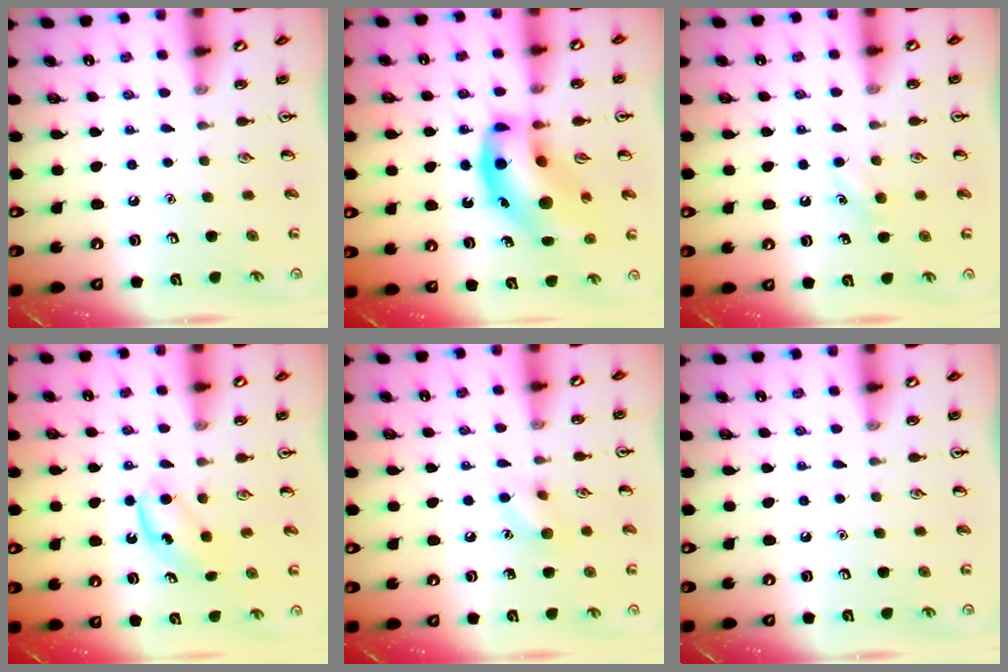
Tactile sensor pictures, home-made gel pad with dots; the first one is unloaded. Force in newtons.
{"total": 17.1, "press": 16.5, "slide": 4.5}
{"total": 4.3, "press": 4.1, "slide": 1.4}
{"total": 4.8, "press": 4.6, "slide": 1.6}
{"total": 7.4, "press": 7.2, "slide": 1.9}
{"total": 0.0}